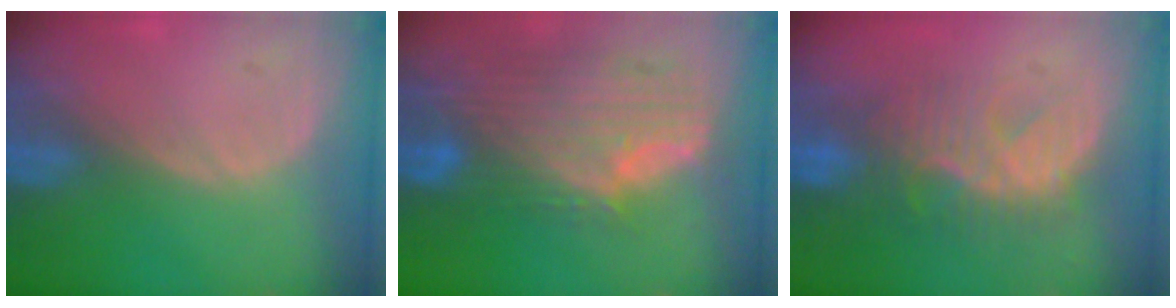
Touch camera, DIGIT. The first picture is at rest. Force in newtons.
{"total": 11.9, "press": 10.2, "slide": 6.2}
{"total": 8.0, "press": 7.9, "slide": 1.3}